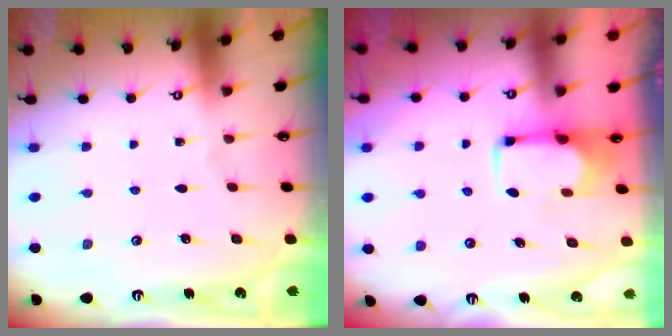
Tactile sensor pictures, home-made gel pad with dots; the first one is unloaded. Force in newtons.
{"total": 1.8, "press": 1.7, "slide": 0.6}